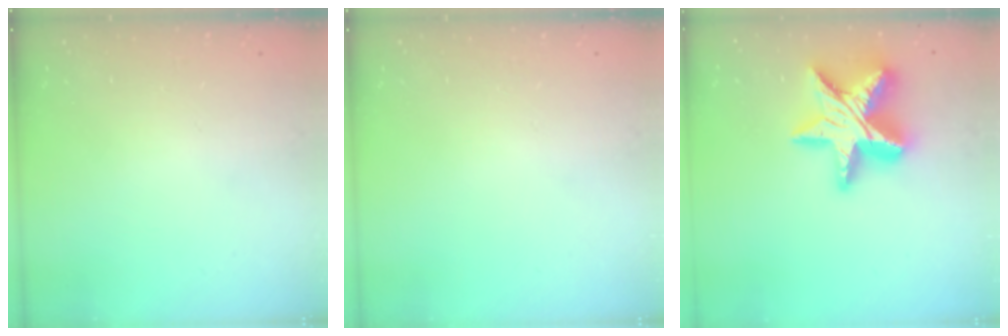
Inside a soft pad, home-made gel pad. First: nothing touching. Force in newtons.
{"total": 0.0}
{"total": 21.5, "press": 21.4, "slide": 1.7}